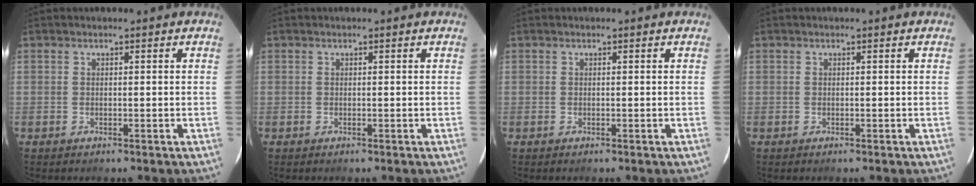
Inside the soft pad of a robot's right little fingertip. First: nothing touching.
{"total": 0.0}
{"total": 0.0}
{"total": 0.0}